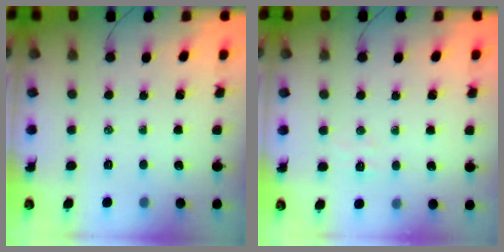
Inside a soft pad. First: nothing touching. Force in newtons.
{"total": 4.8, "press": 4.7, "slide": 0.8}